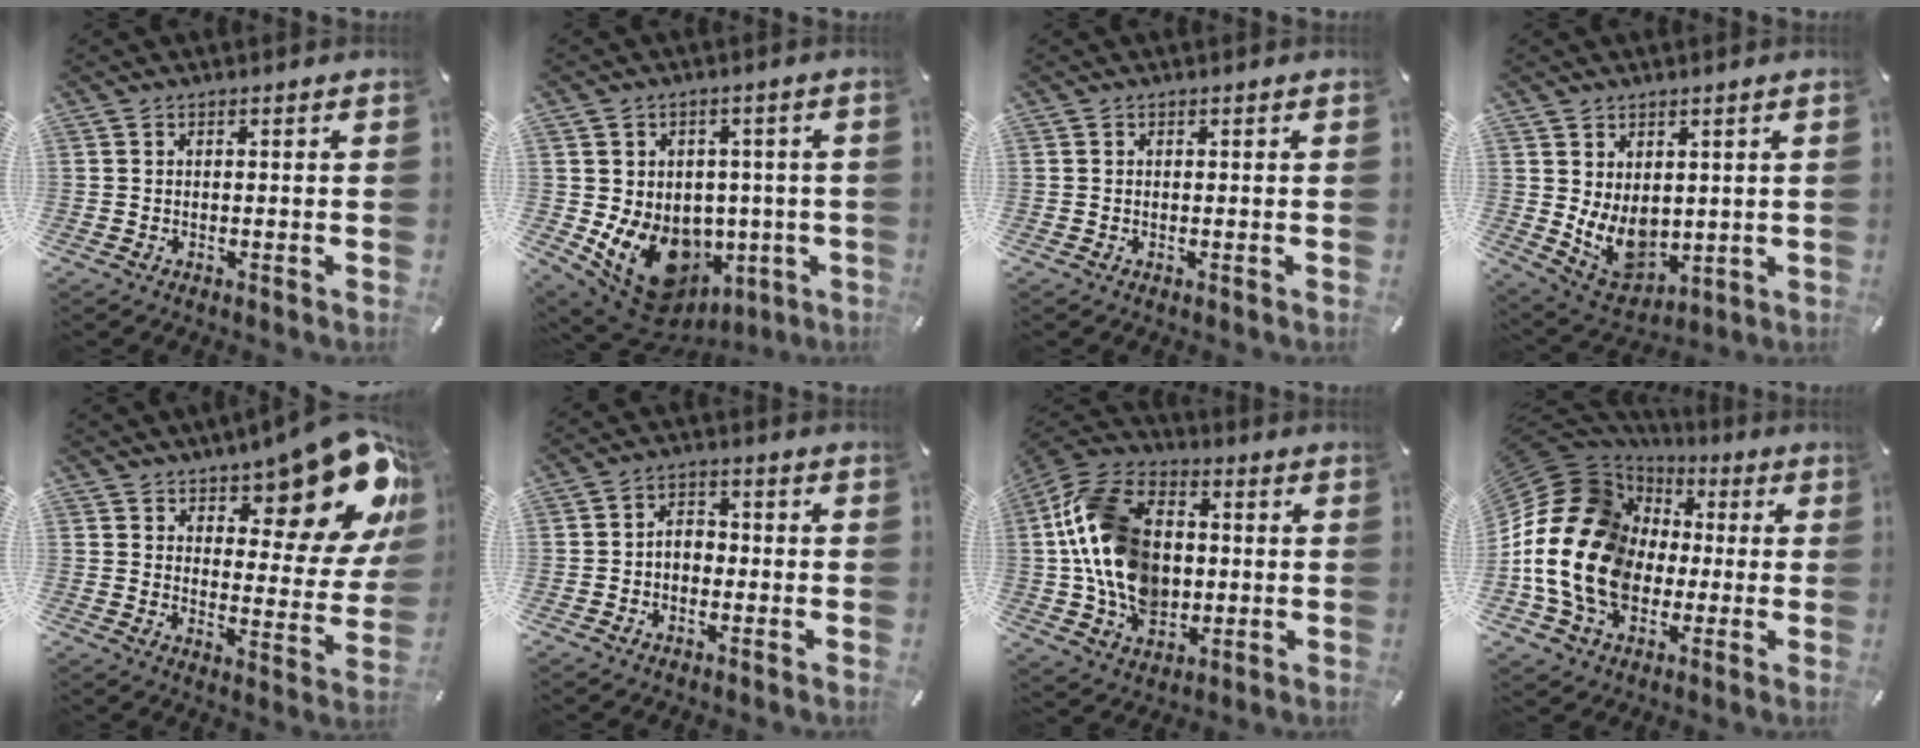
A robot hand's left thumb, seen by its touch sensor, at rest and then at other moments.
{"total": 14.1, "force": [-4.5, 11.0, 7.6], "torque": [-0.129, 0.005, -0.063]}
{"total": 0.0}
{"total": 9.2, "force": [1.2, 7.4, 5.3], "torque": [-0.100, -0.019, 0.030]}
{"total": 17.7, "force": [13.3, 6.3, 9.9], "torque": [-0.107, -0.116, 0.216]}
{"total": 4.0, "force": [-1.4, 3.1, 2.0], "torque": [-0.037, 0.015, -0.027]}
{"total": 19.0, "force": [-0.3, 14.1, 12.6], "torque": [-0.286, 0.014, -0.004]}
{"total": 21.2, "force": [-2.5, 17.3, 12.0], "torque": [-0.268, 0.008, -0.047]}